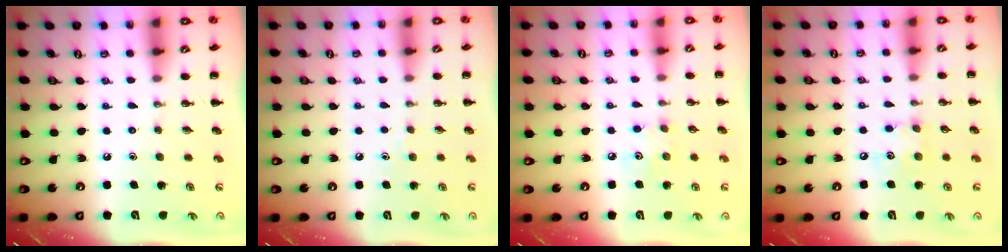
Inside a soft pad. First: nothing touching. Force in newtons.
{"total": 3.1, "press": 2.9, "slide": 1.1}
{"total": 3.7, "press": 3.5, "slide": 0.9}
{"total": 5.5, "press": 5.5, "slide": 0.7}